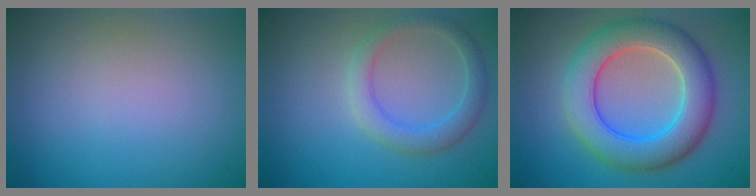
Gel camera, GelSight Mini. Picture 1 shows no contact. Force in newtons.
{"total": 2.8, "press": 2.8, "slide": 0.1}
{"total": 8.1, "press": 8.1, "slide": 0.4}